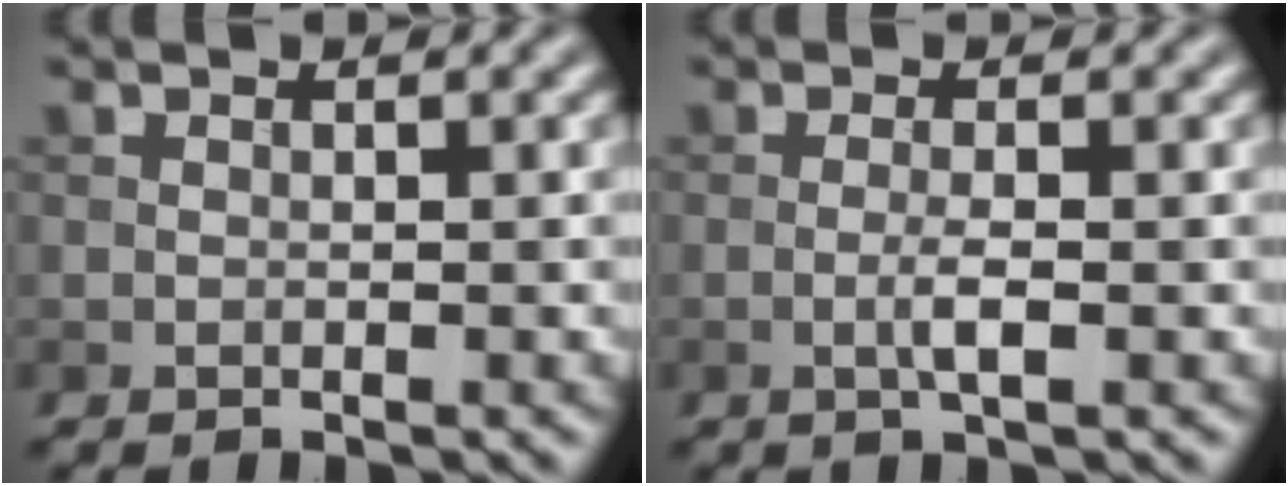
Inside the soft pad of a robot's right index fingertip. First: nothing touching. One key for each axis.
{"total": 1.8, "fx": -0.4, "fy": 0.2, "fz": 1.7, "tx": -0.036, "ty": -0.001, "tz": -0.012}